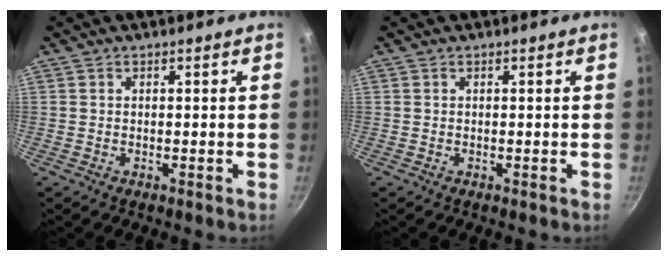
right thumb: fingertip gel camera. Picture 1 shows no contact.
{"total": 0.0}